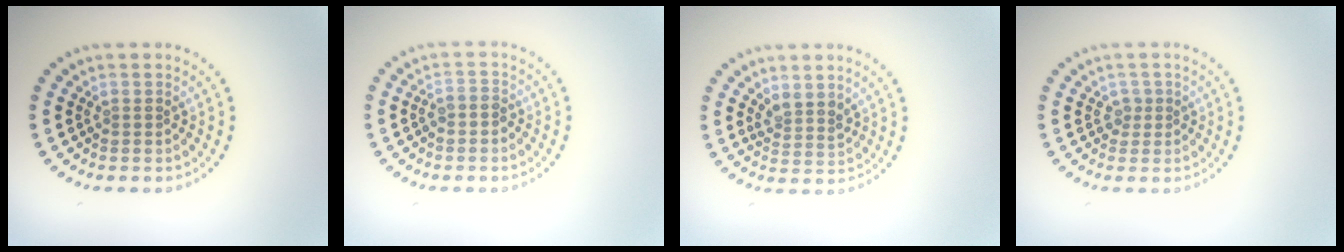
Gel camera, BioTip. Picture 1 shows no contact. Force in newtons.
{"total": 1.5, "press": 1.2, "slide": 0.8}
{"total": 2.0, "press": 1.6, "slide": 1.2}
{"total": 1.1, "press": 0.9, "slide": 0.7}